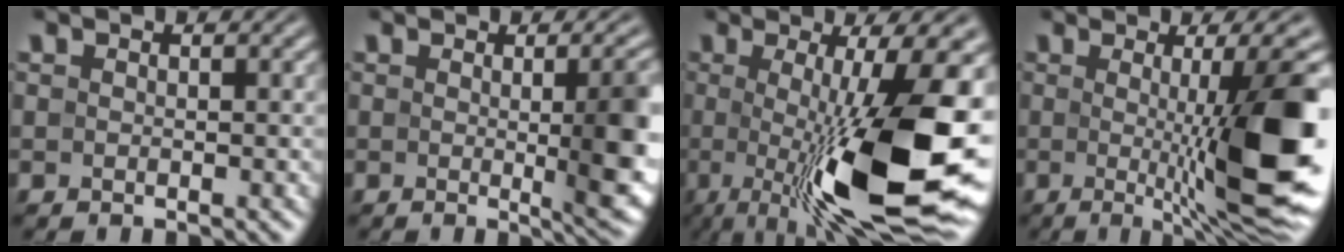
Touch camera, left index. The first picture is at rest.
{"total": 7.8, "force": [-0.3, 2.0, 7.5], "torque": [-0.077, -0.007, 0.000]}
{"total": 14.5, "force": [-1.4, 3.6, 14.0], "torque": [-0.202, -0.011, -0.018]}
{"total": 11.1, "force": [-0.6, 2.1, 10.9], "torque": [-0.135, -0.015, -0.004]}